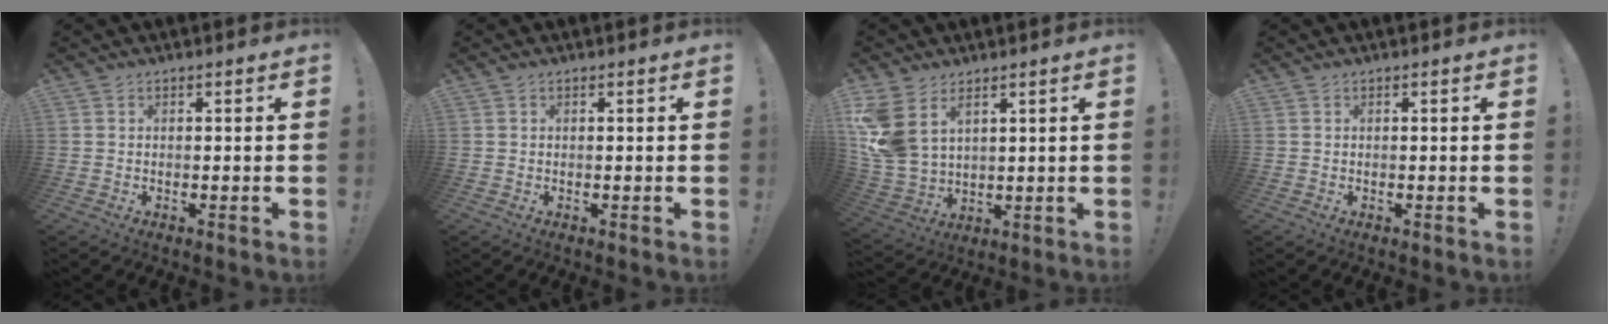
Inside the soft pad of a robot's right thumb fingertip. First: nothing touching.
{"total": 0.0}
{"total": 11.5, "force": [5.4, 7.4, 6.9], "torque": [-0.153, -0.030, 0.109]}
{"total": 0.0}